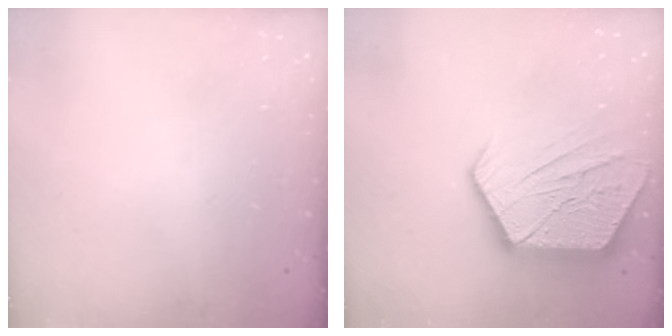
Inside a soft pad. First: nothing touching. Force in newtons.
{"total": 16.1, "press": 16.1, "slide": 1.2}